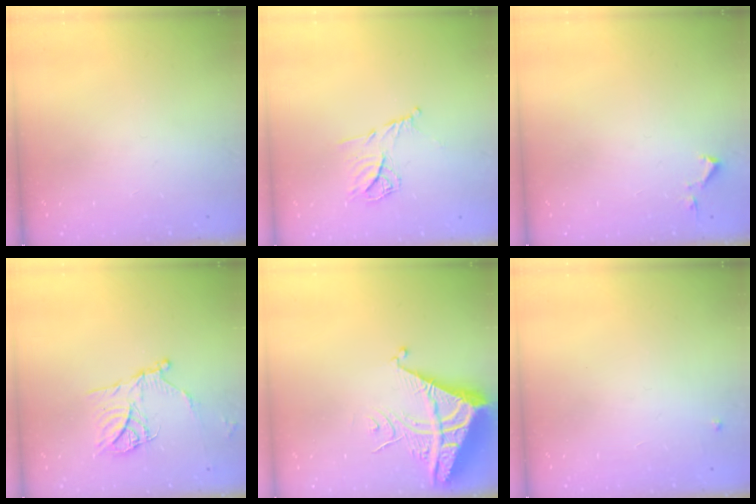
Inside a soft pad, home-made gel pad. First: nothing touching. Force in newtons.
{"total": 9.8, "press": 9.8, "slide": 0.6}
{"total": 3.5, "press": 3.4, "slide": 0.6}
{"total": 13.6, "press": 13.5, "slide": 1.3}
{"total": 8.3, "press": 8.2, "slide": 1.0}
{"total": 3.0, "press": 3.0, "slide": 0.5}